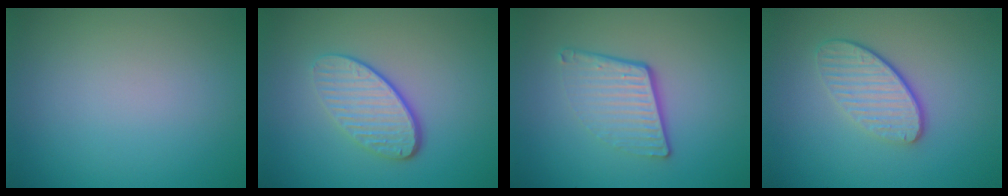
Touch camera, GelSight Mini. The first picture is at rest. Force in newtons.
{"total": 4.1, "press": 3.0, "slide": 2.7}
{"total": 4.2, "press": 2.8, "slide": 3.2}
{"total": 3.7, "press": 2.9, "slide": 2.3}